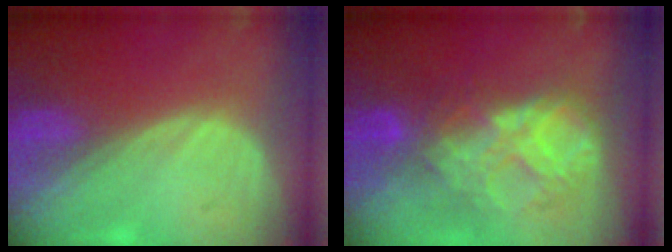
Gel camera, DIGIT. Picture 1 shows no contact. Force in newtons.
{"total": 9.1, "press": 7.8, "slide": 4.7}